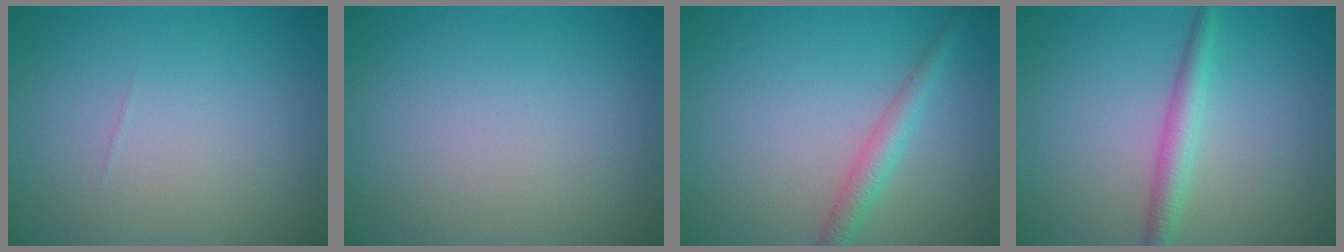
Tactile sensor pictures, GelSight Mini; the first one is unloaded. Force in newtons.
{"total": 0.0}
{"total": 2.4, "press": 2.4, "slide": 0.1}
{"total": 2.5, "press": 2.5, "slide": 0.0}